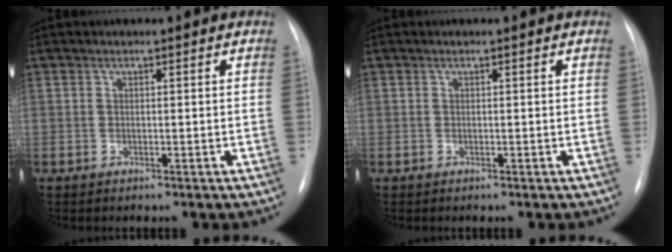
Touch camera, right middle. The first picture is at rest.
{"total": 0.0}